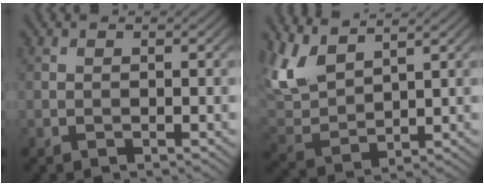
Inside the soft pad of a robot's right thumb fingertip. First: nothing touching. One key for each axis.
{"total": 7.7, "fx": 5.1, "fy": 3.1, "fz": 4.8, "tx": -0.132, "ty": 0.009, "tz": 0.108}